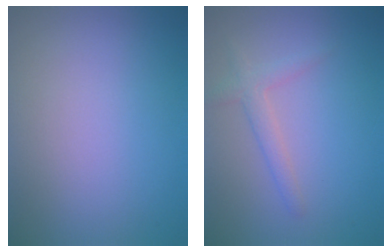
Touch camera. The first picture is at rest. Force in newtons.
{"total": 1.9, "press": 1.9, "slide": 0.1}